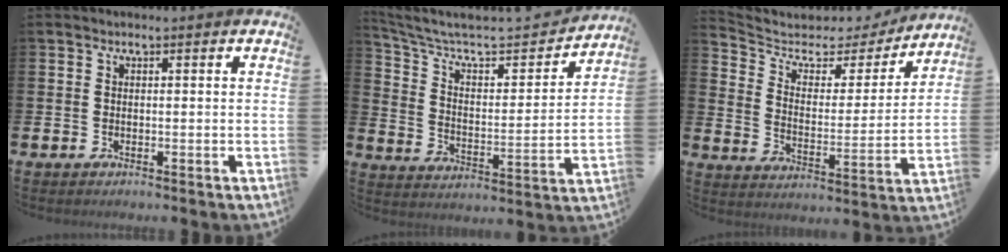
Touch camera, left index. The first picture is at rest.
{"total": 6.8, "force": [5.5, 2.2, 3.2], "torque": [-0.096, -0.040, 0.088]}
{"total": 5.6, "force": [4.7, 2.8, 1.5], "torque": [-0.065, -0.035, 0.074]}